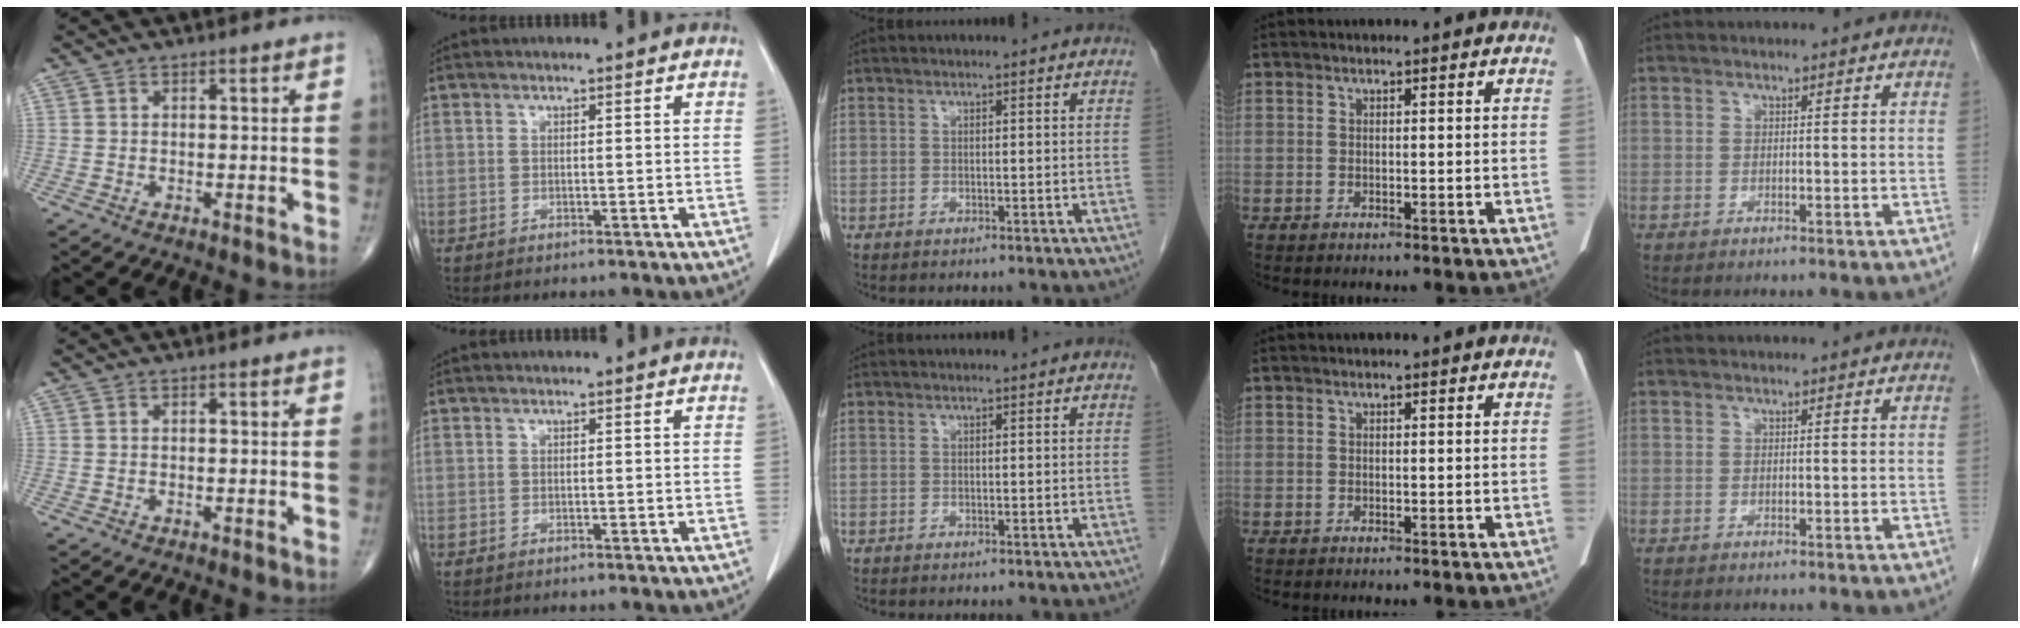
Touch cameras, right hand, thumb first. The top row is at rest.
{}